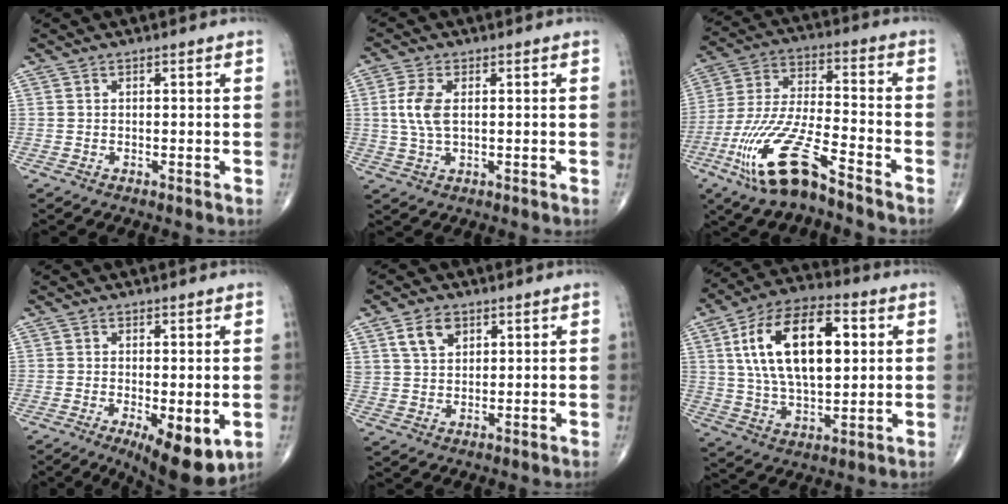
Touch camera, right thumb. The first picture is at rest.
{"total": 6.0, "force": [0.9, 3.0, 5.1], "torque": [-0.120, 0.002, 0.018]}
{"total": 17.1, "force": [-10.2, 4.0, 13.1], "torque": [-0.286, 0.041, -0.195]}
{"total": 10.4, "force": [-3.3, 3.9, 9.0], "torque": [-0.127, -0.021, -0.042]}
{"total": 5.8, "force": [2.9, 3.8, 3.2], "torque": [-0.044, -0.012, 0.056]}
{"total": 21.1, "force": [4.9, 10.8, 17.5], "torque": [-0.287, 0.004, 0.081]}